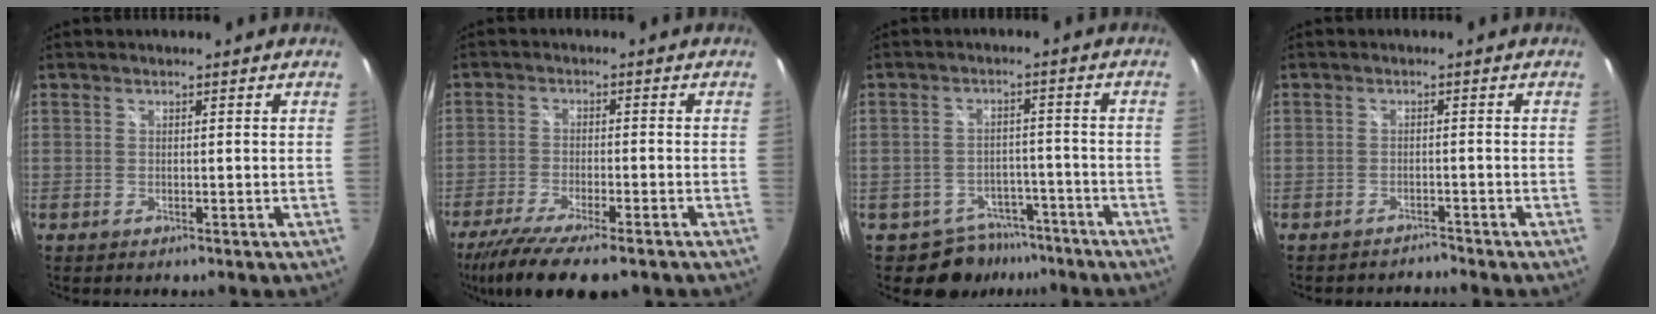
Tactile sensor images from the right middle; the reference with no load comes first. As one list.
[{"total": 13.4, "force": [-10.5, 2.5, 8.0], "torque": [-0.169, -0.051, -0.175]}, {"total": 7.7, "force": [-5.8, 5.0, 1.0], "torque": [-0.023, 0.018, -0.069]}, {"total": 2.8, "force": [-2.7, 0.5, 0.2], "torque": [-0.012, -0.009, -0.045]}]